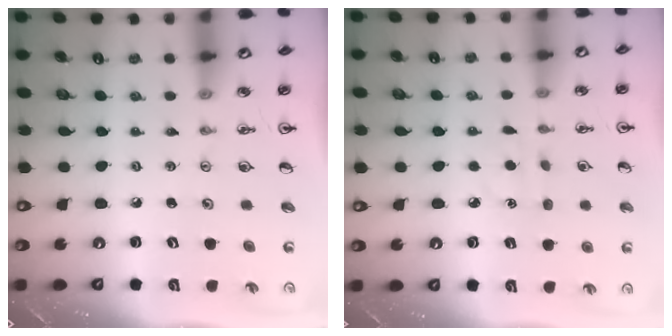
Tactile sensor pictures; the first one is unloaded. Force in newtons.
{"total": 3.6, "press": 3.6, "slide": 0.5}